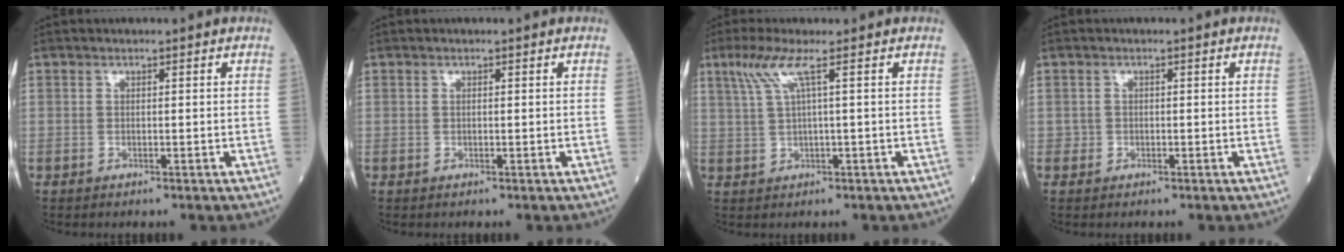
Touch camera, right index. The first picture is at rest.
{"total": 0.0}
{"total": 4.1, "force": [1.9, -0.6, 3.6], "torque": [-0.087, 0.013, 0.044]}
{"total": 0.6, "force": [-0.2, 0.6, 0.0], "torque": [0.002, 0.004, -0.004]}